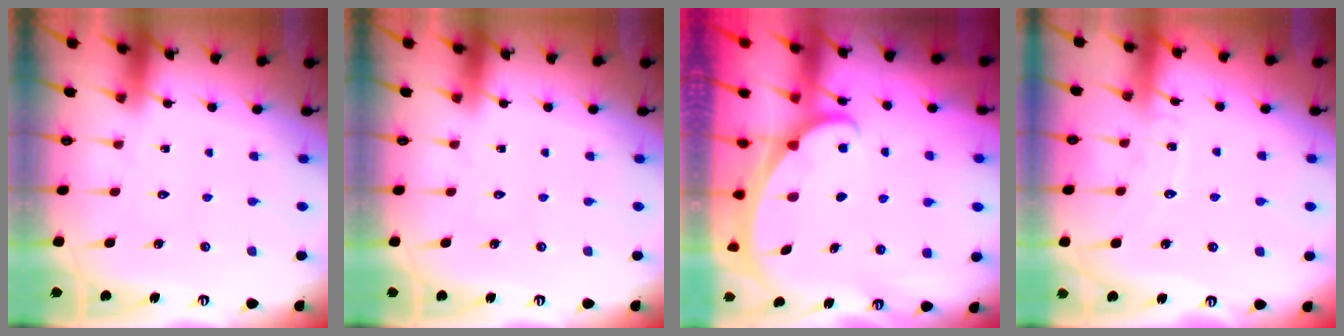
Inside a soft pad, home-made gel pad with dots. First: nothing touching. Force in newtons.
{"total": 0.0}
{"total": 2.1, "press": 2.1, "slide": 0.3}
{"total": 5.7, "press": 5.7, "slide": 0.6}